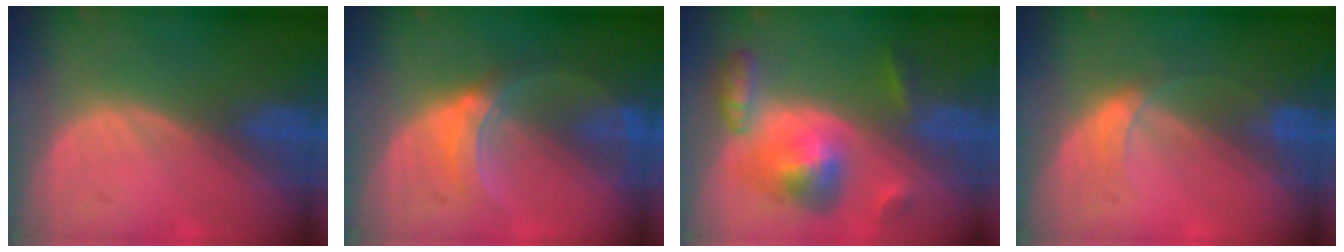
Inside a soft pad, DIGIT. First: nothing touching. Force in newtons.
{"total": 5.9, "press": 5.8, "slide": 0.8}
{"total": 8.3, "press": 8.2, "slide": 0.6}
{"total": 2.5, "press": 2.5, "slide": 0.1}